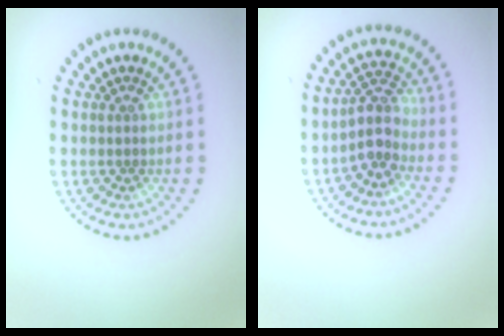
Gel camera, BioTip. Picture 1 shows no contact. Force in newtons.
{"total": 2.7, "press": 2.2, "slide": 1.6}